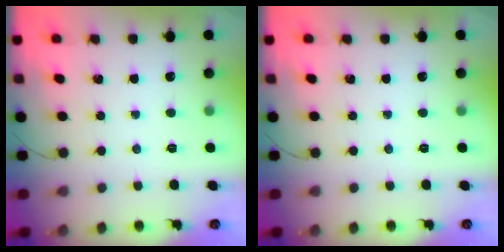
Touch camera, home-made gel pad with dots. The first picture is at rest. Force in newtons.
{"total": 0.0}